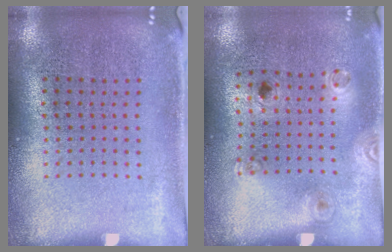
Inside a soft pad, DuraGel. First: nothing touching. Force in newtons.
{"total": 1.2, "press": 0.8, "slide": 0.9}